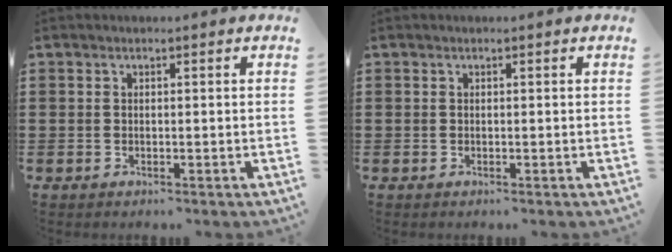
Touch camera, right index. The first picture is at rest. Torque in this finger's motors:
{"motor_torque": [-0.10, 0.10, 0.00, -0.01]}